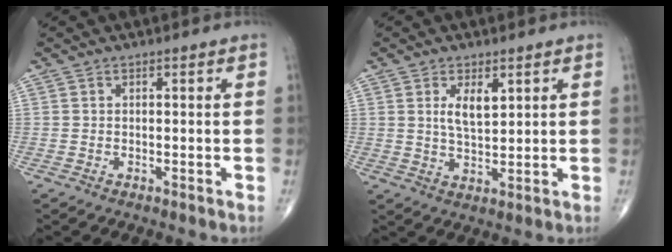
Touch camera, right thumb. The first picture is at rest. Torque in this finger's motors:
{"motor_torque": [-0.25, 0.22, 0.57, 0.33, 0.04]}